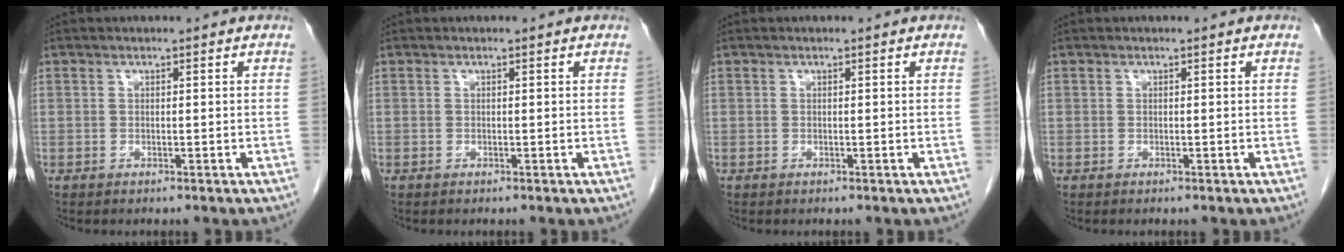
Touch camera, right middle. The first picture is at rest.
{"total": 0.0}
{"total": 0.0}
{"total": 0.0}